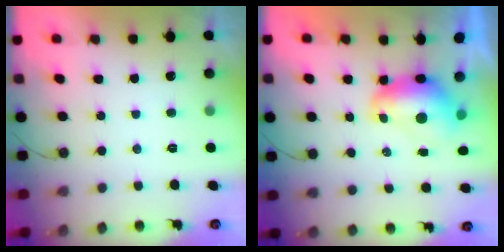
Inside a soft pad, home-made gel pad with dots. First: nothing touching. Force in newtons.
{"total": 8.4, "press": 8.3, "slide": 0.8}